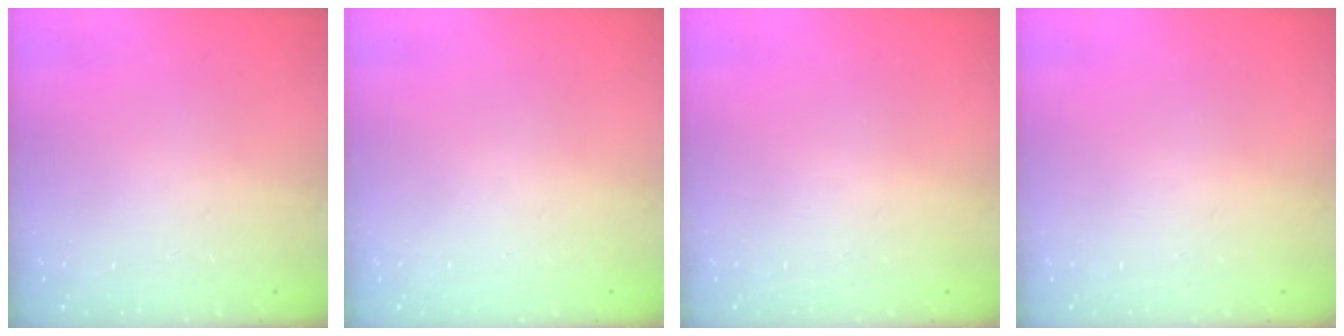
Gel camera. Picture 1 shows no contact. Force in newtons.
{"total": 0.0}
{"total": 0.0}
{"total": 0.0}